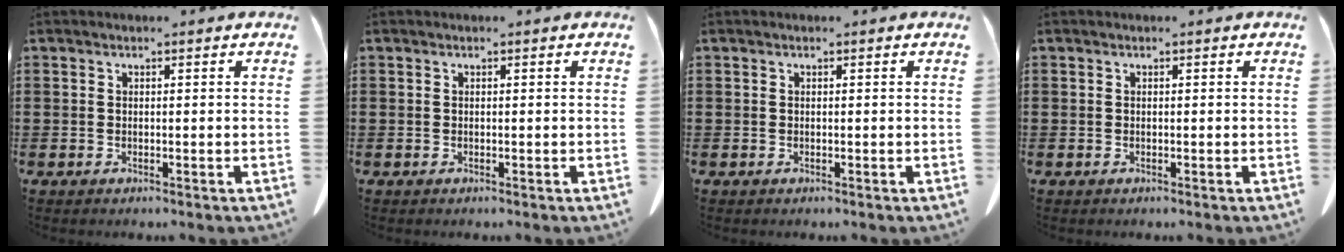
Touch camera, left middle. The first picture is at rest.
{"total": 0.0}
{"total": 0.0}
{"total": 0.0}